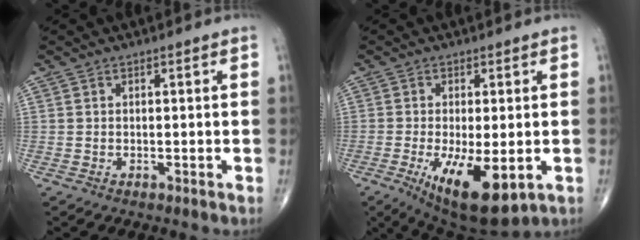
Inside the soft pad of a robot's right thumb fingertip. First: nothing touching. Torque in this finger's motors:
{"motor_torque": [-0.07, 0.69, 0.65, 0.29, 0.25]}